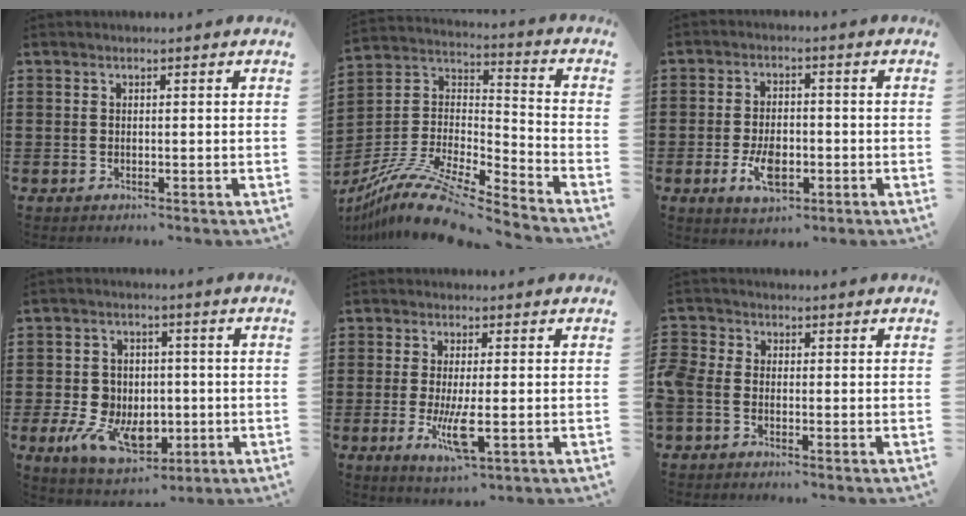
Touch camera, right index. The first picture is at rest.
{"total": 12.9, "force": [-10.6, 2.4, 6.8], "torque": [-0.136, 0.027, -0.206]}
{"total": 6.2, "force": [-2.0, 3.3, 4.8], "torque": [-0.095, -0.001, -0.039]}
{"total": 9.1, "force": [-1.8, 7.1, 5.4], "torque": [-0.142, 0.013, -0.032]}
{"total": 6.6, "force": [-1.5, 1.6, 6.2], "torque": [-0.137, -0.020, -0.030]}
{"total": 2.2, "force": [-1.4, 1.2, 1.3], "torque": [-0.039, 0.000, -0.031]}